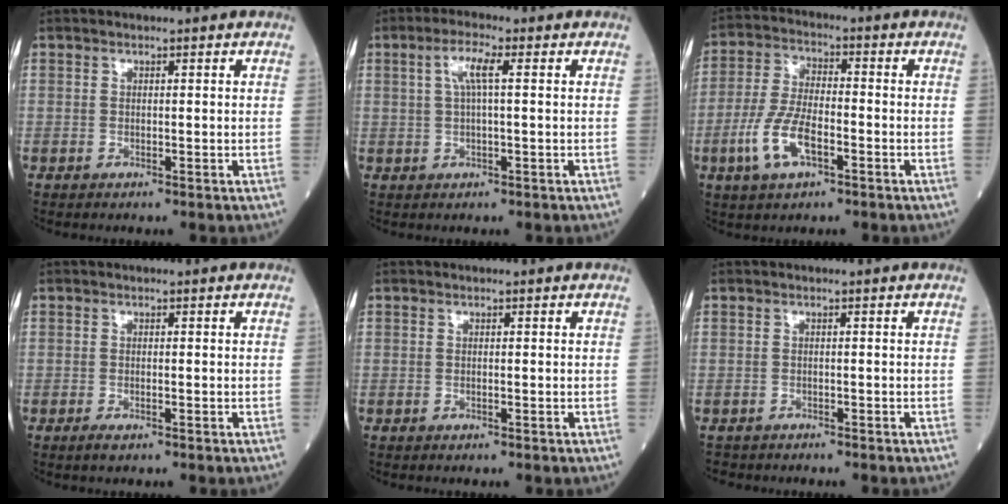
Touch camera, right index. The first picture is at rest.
{"total": 4.0, "force": [1.0, 0.5, 3.9], "torque": [-0.080, 0.013, 0.021]}
{"total": 8.7, "force": [-3.3, 3.2, 7.4], "torque": [-0.160, 0.000, -0.064]}
{"total": 1.3, "force": [-0.7, 0.3, 1.1], "torque": [-0.019, -0.002, -0.010]}
{"total": 0.0}
{"total": 1.8, "force": [-1.7, 0.6, -0.1], "torque": [-0.002, -0.003, -0.028]}